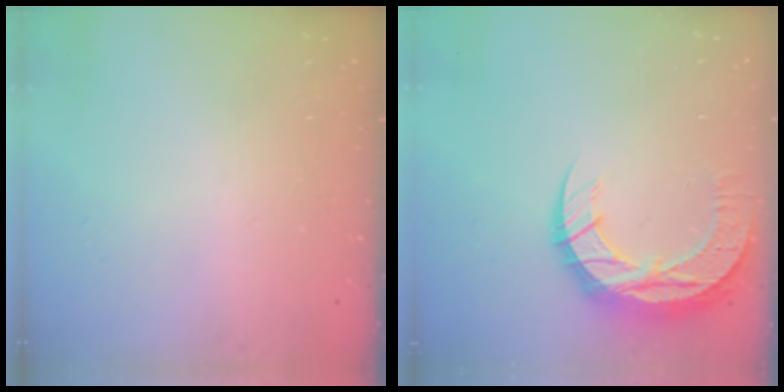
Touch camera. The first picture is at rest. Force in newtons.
{"total": 12.2, "press": 12.2, "slide": 0.9}